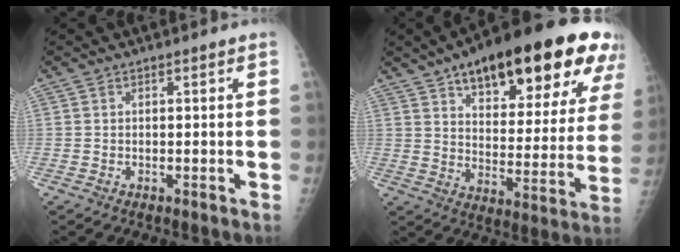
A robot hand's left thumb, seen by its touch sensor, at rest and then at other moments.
{"total": 29.8, "force": [17.0, 10.9, 21.9], "torque": [-0.277, -0.025, 0.244]}